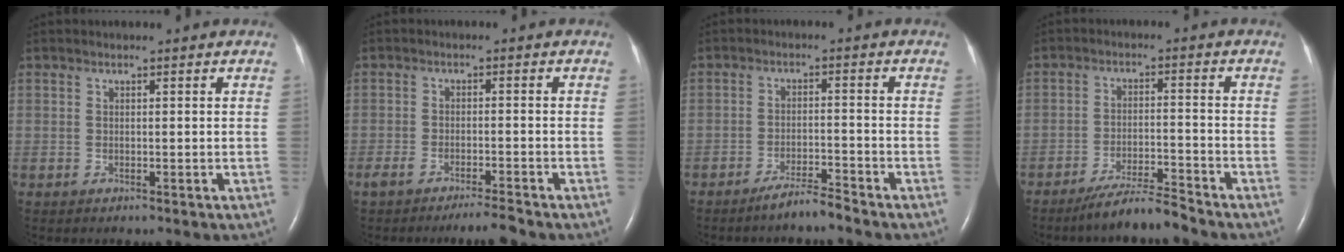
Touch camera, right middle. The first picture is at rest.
{"total": 3.6, "force": [-3.1, -0.1, 1.8], "torque": [-0.035, -0.005, -0.056]}
{"total": 3.6, "force": [-3.3, -0.4, 1.5], "torque": [-0.032, -0.013, -0.062]}
{"total": 5.7, "force": [-5.1, -0.6, 2.4], "torque": [-0.045, -0.020, -0.095]}